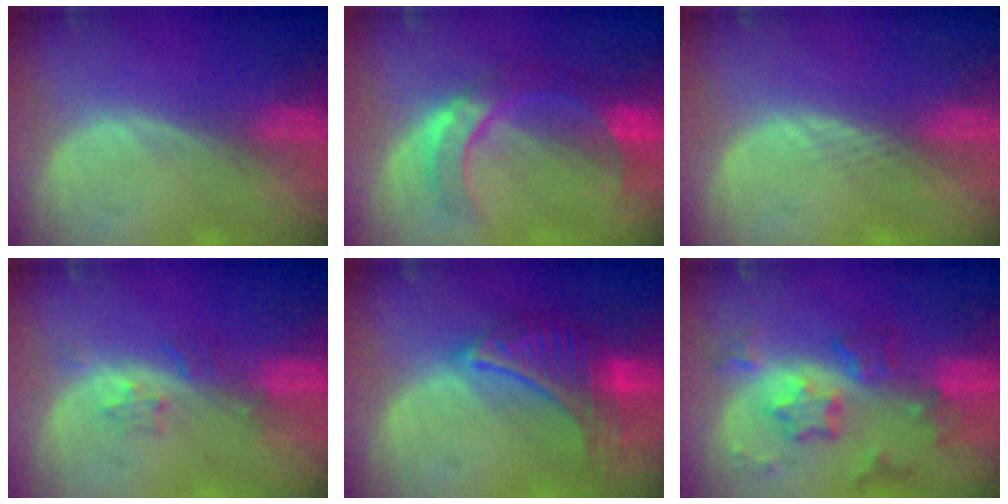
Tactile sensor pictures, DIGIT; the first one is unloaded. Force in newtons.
{"total": 7.0, "press": 6.9, "slide": 1.0}
{"total": 1.0, "press": 0.8, "slide": 0.5}
{"total": 2.6, "press": 2.6, "slide": 0.2}
{"total": 8.2, "press": 8.2, "slide": 0.5}
{"total": 8.3, "press": 7.3, "slide": 3.9}